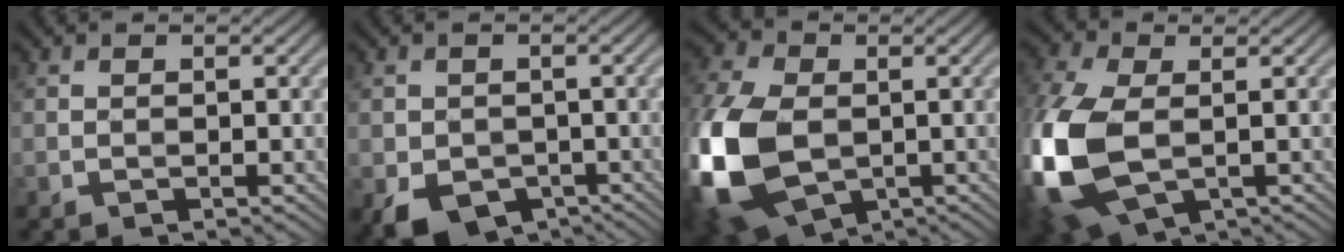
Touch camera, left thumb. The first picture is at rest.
{"total": 4.8, "force": [-2.3, 3.6, 2.1], "torque": [-0.052, -0.016, -0.041]}
{"total": 16.1, "force": [-3.1, 10.4, 11.9], "torque": [-0.328, -0.010, -0.065]}
{"total": 15.0, "force": [-1.9, 9.2, 11.7], "torque": [-0.334, -0.020, -0.029]}